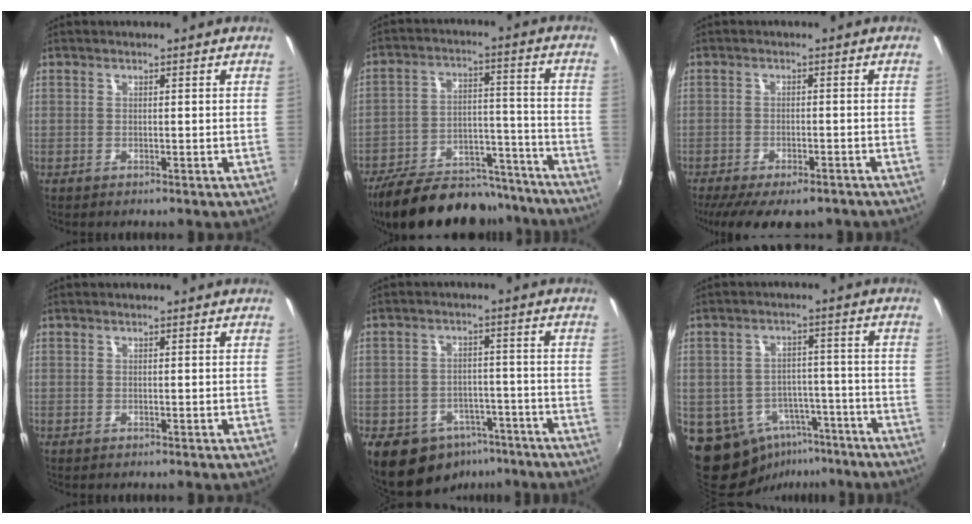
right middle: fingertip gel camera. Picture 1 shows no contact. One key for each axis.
{"total": 22.6, "fx": -19.2, "fy": 8.2, "fz": 8.7, "tx": -0.169, "ty": 0.023, "tz": -0.259}
{"total": 11.9, "fx": -9.1, "fy": 3.9, "fz": 6.7, "tx": -0.136, "ty": -0.042, "tz": -0.134}
{"total": 0.0}
{"total": 11.2, "fx": -7.0, "fy": 7.7, "fz": 4.2, "tx": -0.099, "ty": 0.011, "tz": -0.081}
{"total": 9.8, "fx": -5.7, "fy": 7.2, "fz": 3.5, "tx": -0.069, "ty": 0.017, "tz": -0.056}